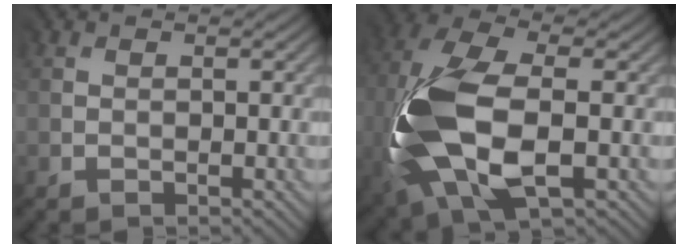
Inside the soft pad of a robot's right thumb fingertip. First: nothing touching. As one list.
[{"total": 14.4, "force": [-2.5, 7.9, 11.8], "torque": [-0.293, 0.001, -0.048]}]